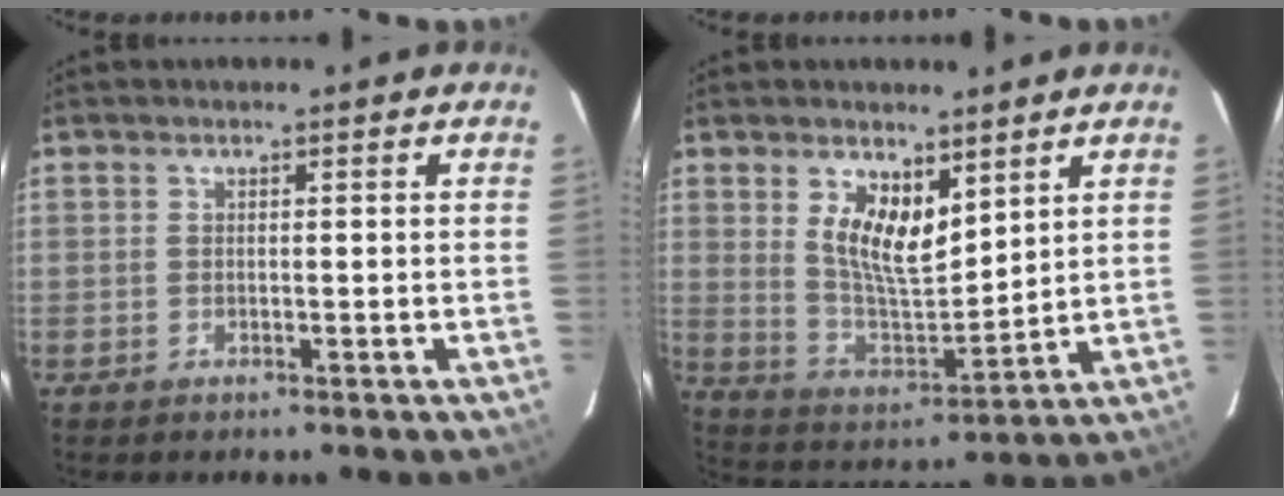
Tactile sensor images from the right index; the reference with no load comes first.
{"total": 10.1, "force": [4.9, 4.6, 7.6], "torque": [-0.132, -0.001, 0.104]}